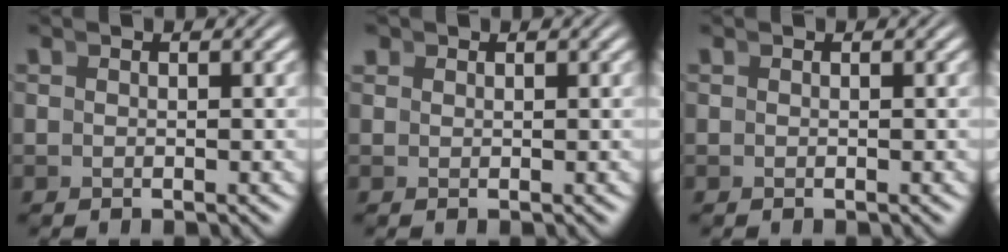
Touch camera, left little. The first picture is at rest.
{"total": 0.9, "force": [0.5, 0.8, 0.1], "torque": [-0.008, -0.008, 0.013]}
{"total": 0.0}